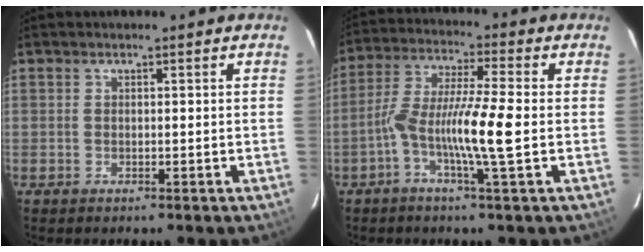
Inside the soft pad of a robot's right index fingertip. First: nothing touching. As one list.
[{"total": 10.2, "force": [-2.3, -0.3, 10.0], "torque": [-0.196, 0.006, -0.049]}]